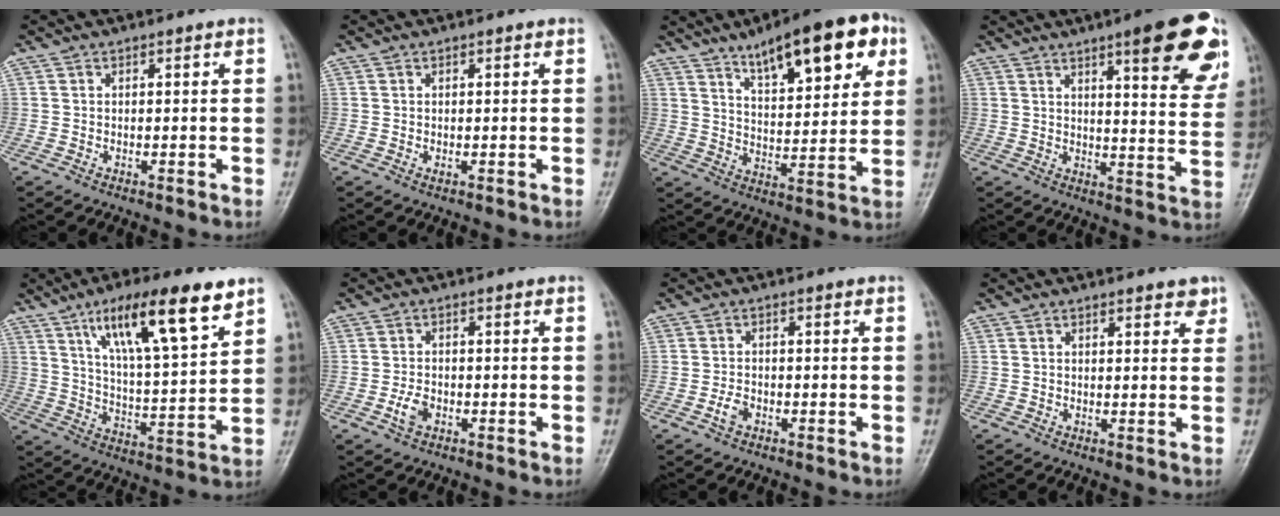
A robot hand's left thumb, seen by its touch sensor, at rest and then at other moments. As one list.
[{"total": 0.7, "force": [0.1, 0.4, 0.5], "torque": [-0.007, -0.001, 0.003]}, {"total": 17.9, "force": [9.6, 6.4, 13.7], "torque": [-0.162, -0.028, 0.145]}, {"total": 17.3, "force": [9.3, 3.9, 14.0], "torque": [-0.142, -0.040, 0.119]}, {"total": 17.4, "force": [10.2, 4.2, 13.5], "torque": [-0.209, -0.039, 0.178]}, {"total": 3.0, "force": [-1.2, 1.9, 2.0], "torque": [-0.039, 0.006, -0.022]}, {"total": 2.1, "force": [-1.0, 1.3, 1.3], "torque": [-0.027, 0.006, -0.022]}, {"total": 3.0, "force": [2.2, 1.2, 1.7], "torque": [-0.007, -0.011, 0.026]}]